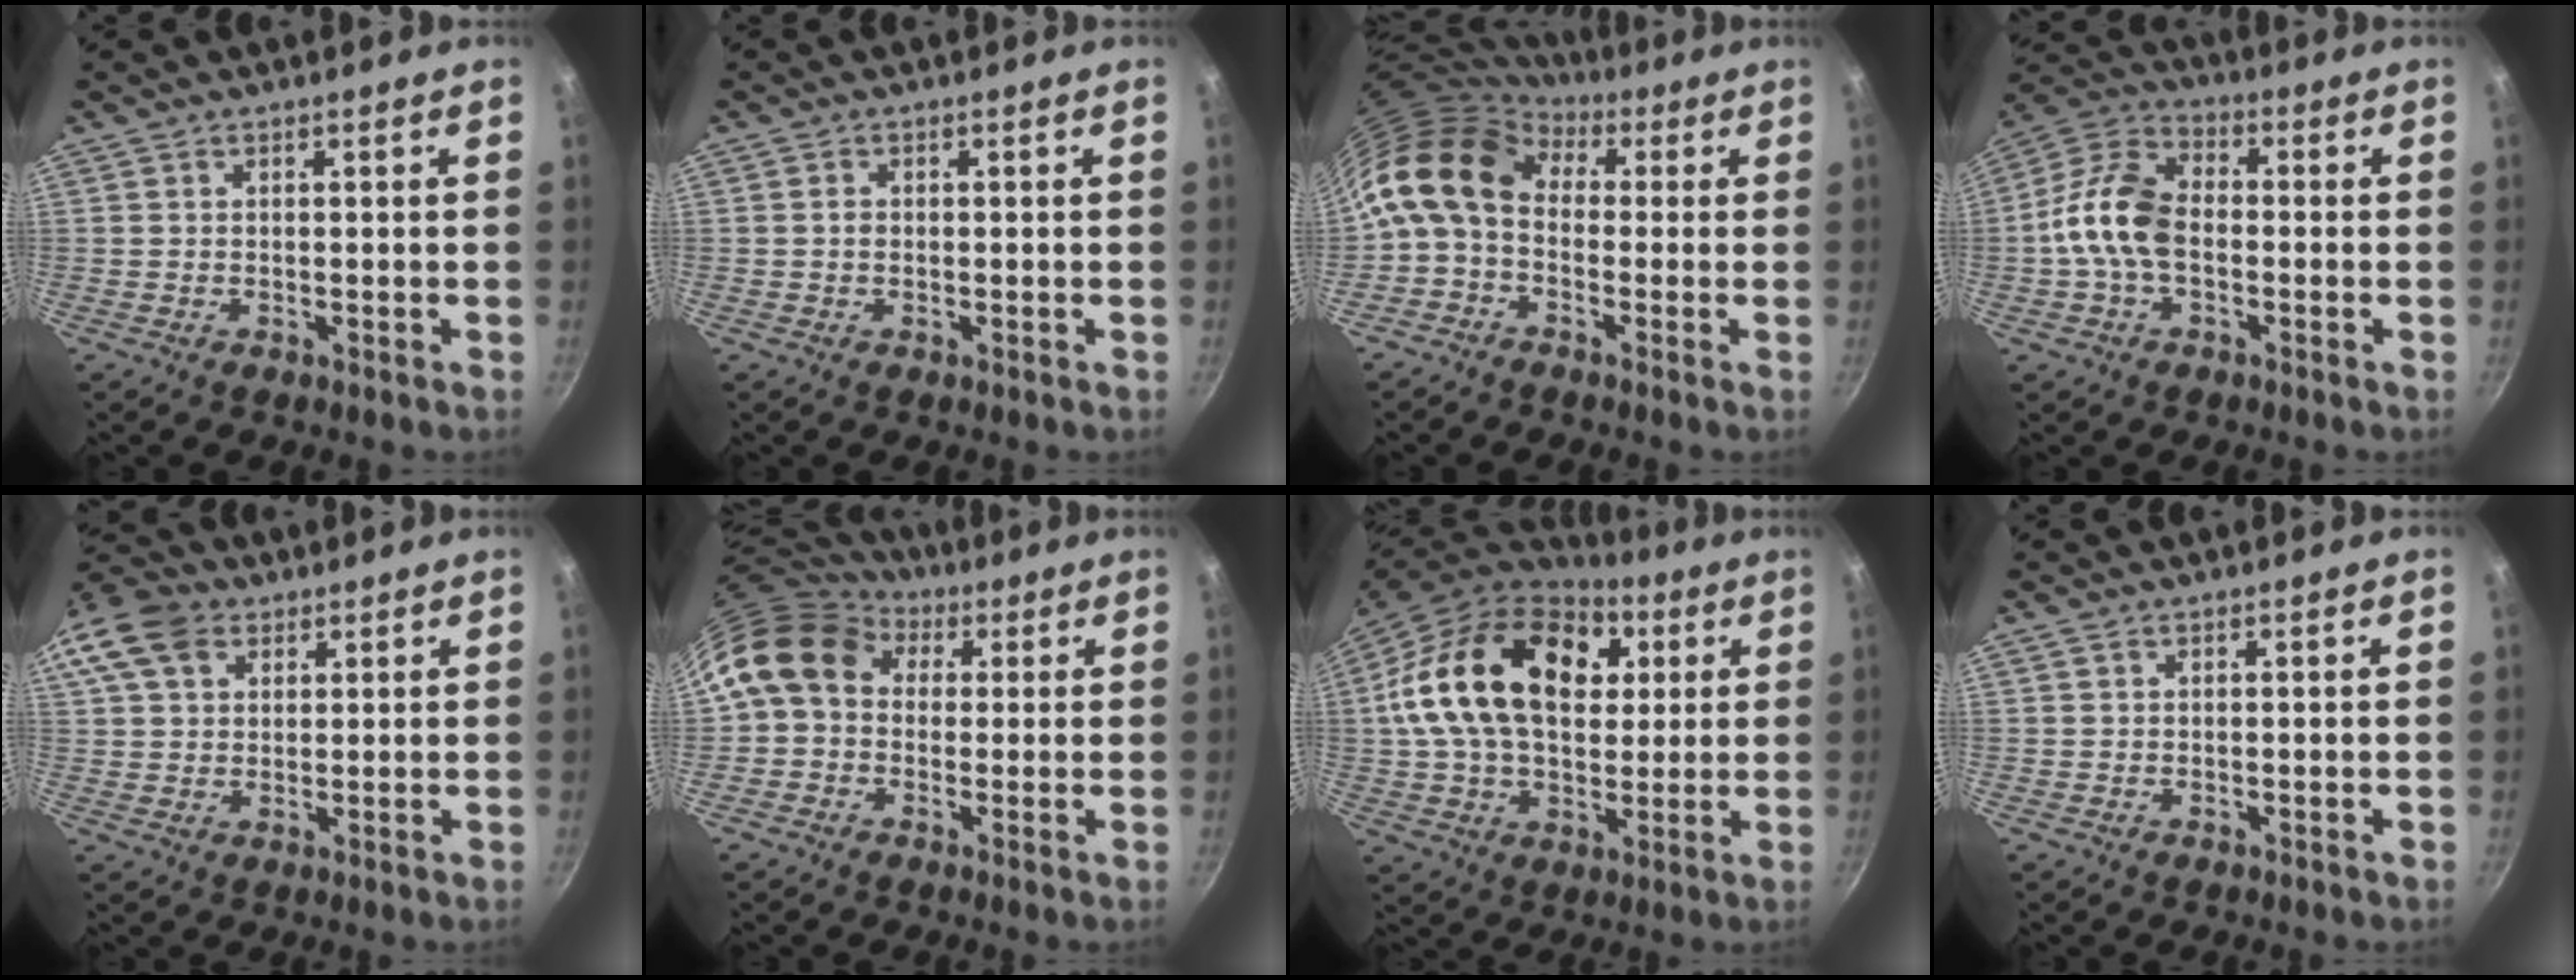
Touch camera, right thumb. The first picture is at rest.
{"total": 1.0, "force": [0.0, 0.8, 0.6], "torque": [-0.009, 0.004, -0.002]}
{"total": 12.6, "force": [1.5, 9.0, 8.7], "torque": [-0.155, 0.026, 0.002]}
{"total": 12.1, "force": [-1.6, 7.7, 9.2], "torque": [-0.161, 0.039, -0.051]}
{"total": 14.4, "force": [6.3, 10.6, 7.6], "torque": [-0.158, 0.022, 0.108]}
{"total": 13.3, "force": [3.3, 10.6, 7.3], "torque": [-0.113, 0.025, 0.038]}
{"total": 26.4, "force": [6.5, 17.5, 18.6], "torque": [-0.308, 0.013, 0.100]}
{"total": 0.6, "force": [0.4, 0.4, 0.3], "torque": [-0.005, 0.001, 0.007]}